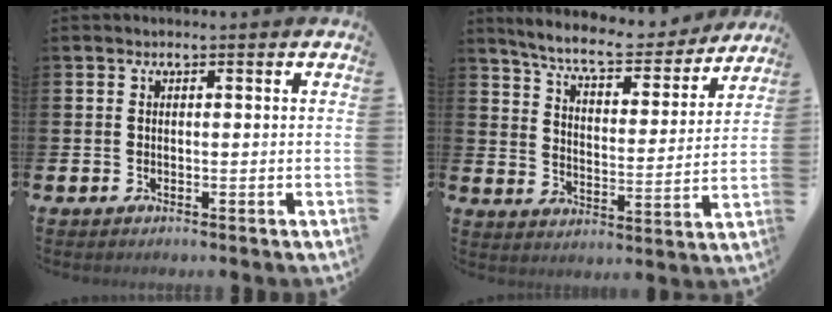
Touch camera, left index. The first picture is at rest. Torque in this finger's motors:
{"motor_torque": [1.06, -1.07, 0.35, 0.14]}